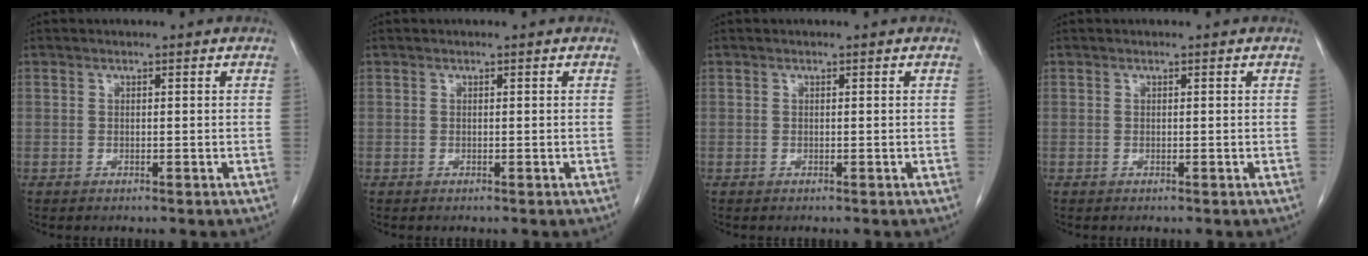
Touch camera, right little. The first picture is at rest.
{"total": 0.0}
{"total": 0.0}
{"total": 0.0}